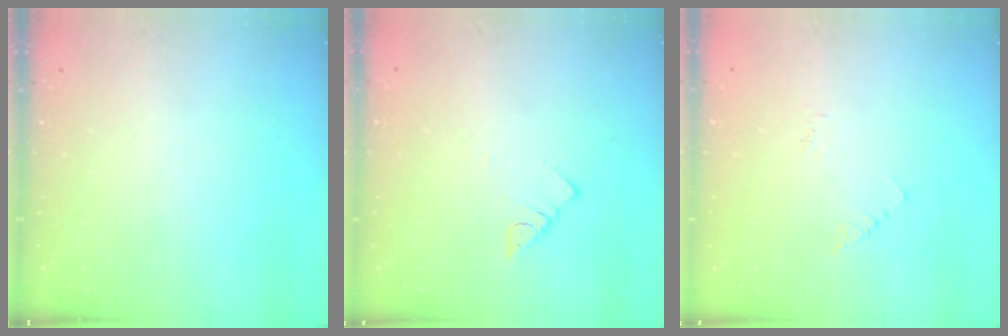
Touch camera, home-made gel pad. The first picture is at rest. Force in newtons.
{"total": 2.8, "press": 2.8, "slide": 0.2}
{"total": 2.5, "press": 2.5, "slide": 0.4}